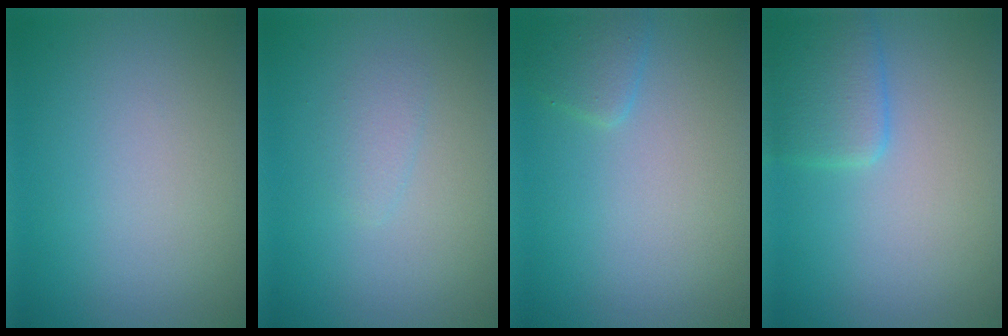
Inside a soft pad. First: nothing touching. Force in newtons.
{"total": 1.1, "press": 1.1, "slide": 0.0}
{"total": 1.5, "press": 1.5, "slide": 0.1}
{"total": 2.9, "press": 2.9, "slide": 0.2}